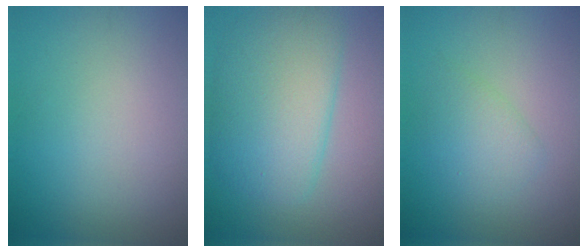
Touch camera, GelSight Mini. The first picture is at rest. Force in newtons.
{"total": 6.5, "press": 6.5, "slide": 0.2}
{"total": 2.2, "press": 2.2, "slide": 0.2}